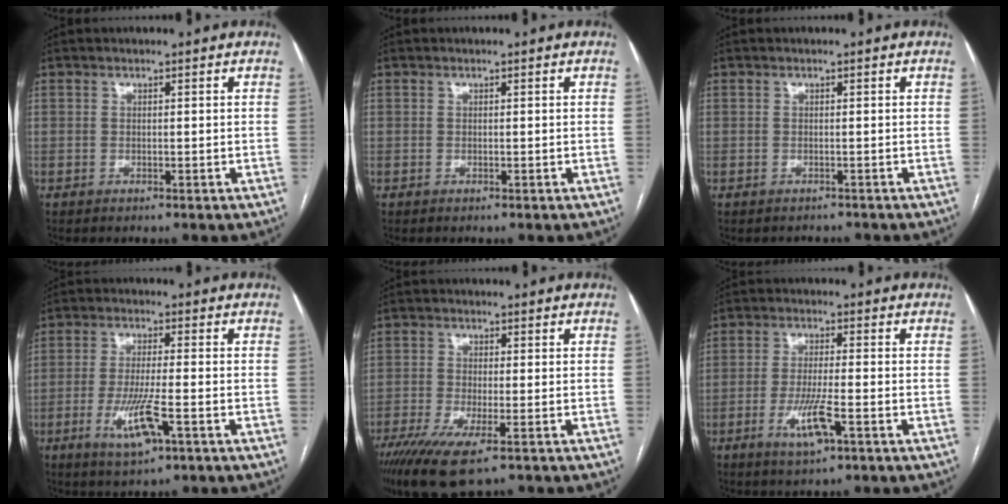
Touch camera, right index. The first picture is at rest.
{"total": 0.0}
{"total": 1.8, "force": [-1.6, 0.8, -0.2], "torque": [0.000, -0.003, -0.023]}
{"total": 7.6, "force": [-3.0, 0.9, 6.9], "torque": [-0.136, -0.016, -0.052]}
{"total": 9.6, "force": [-6.1, 2.1, 7.2], "torque": [-0.129, -0.025, -0.104]}
{"total": 6.4, "force": [-2.7, 0.7, 5.7], "torque": [-0.113, -0.011, -0.048]}